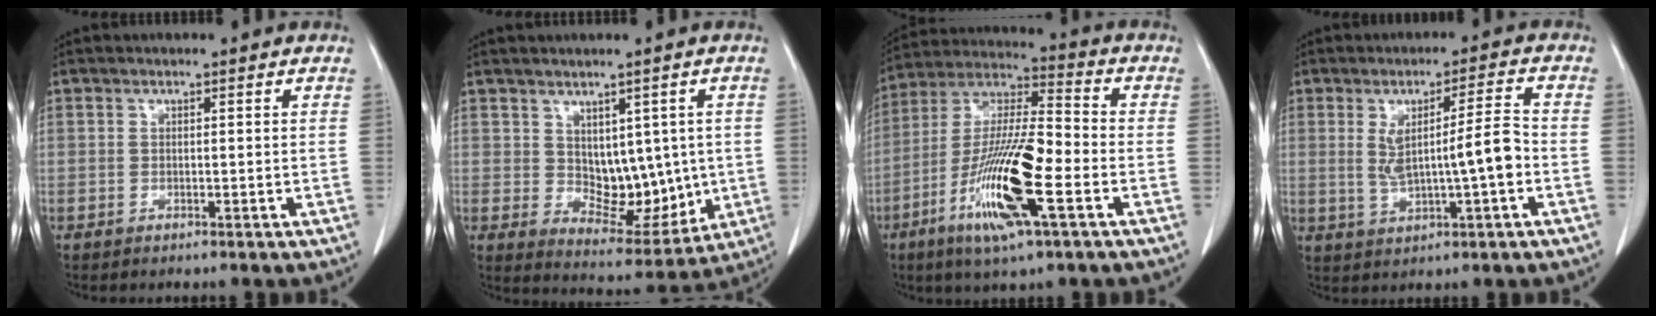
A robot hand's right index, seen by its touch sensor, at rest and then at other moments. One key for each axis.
{"total": 9.3, "fx": 0.8, "fy": 5.7, "fz": 7.3, "tx": -0.087, "ty": 0.000, "tz": 0.036}
{"total": 17.2, "fx": -6.3, "fy": 2.1, "fz": 15.8, "tx": -0.314, "ty": -0.017, "tz": -0.118}
{"total": 7.8, "fx": -0.5, "fy": 0.7, "fz": 7.7, "tx": -0.132, "ty": 0.010, "tz": 0.000}